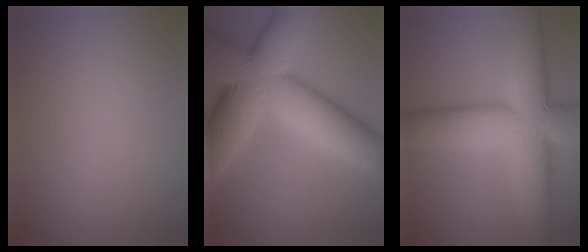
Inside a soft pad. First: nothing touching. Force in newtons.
{"total": 15.4, "press": 15.4, "slide": 0.4}
{"total": 12.9, "press": 12.8, "slide": 0.7}